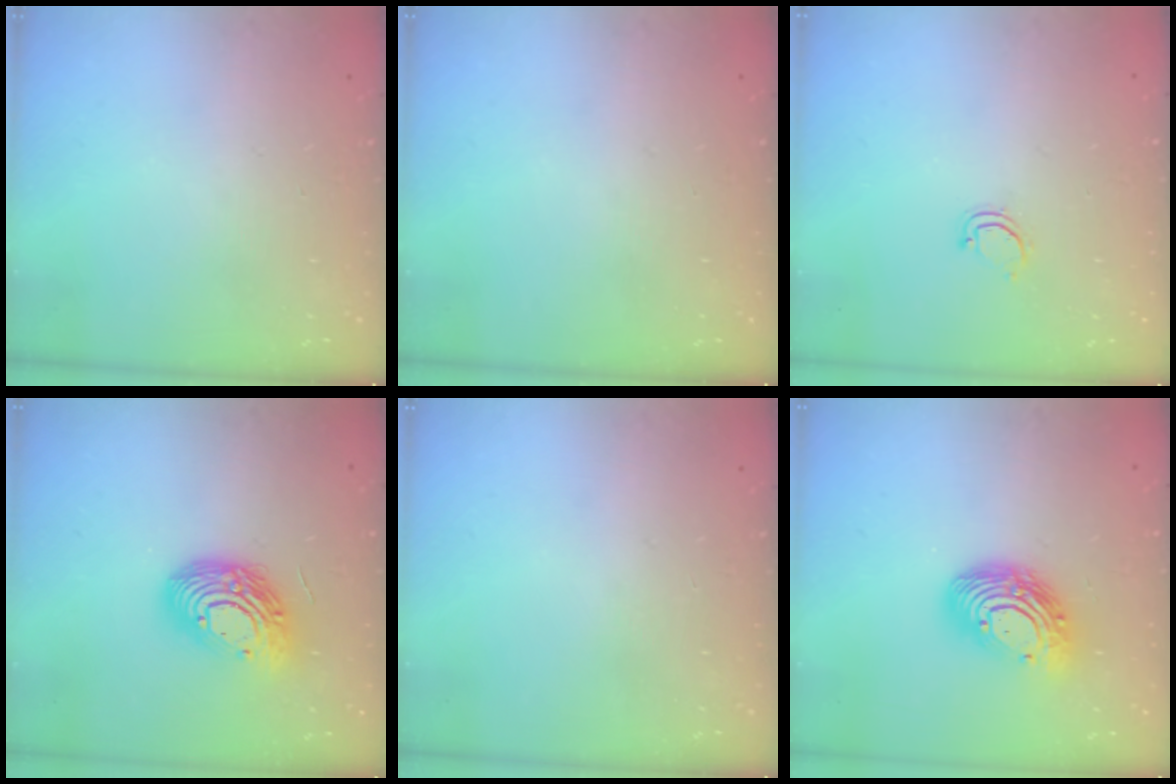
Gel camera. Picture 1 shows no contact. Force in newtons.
{"total": 0.0}
{"total": 3.1, "press": 3.1, "slide": 0.2}
{"total": 14.7, "press": 14.6, "slide": 1.0}
{"total": 0.0}
{"total": 14.0, "press": 14.0, "slide": 1.1}